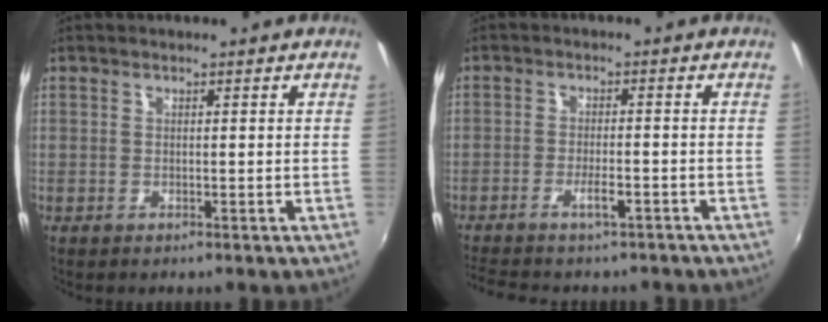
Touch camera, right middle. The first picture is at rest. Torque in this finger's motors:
{"motor_torque": [1.06, -1.08, 0.15, 0.10]}